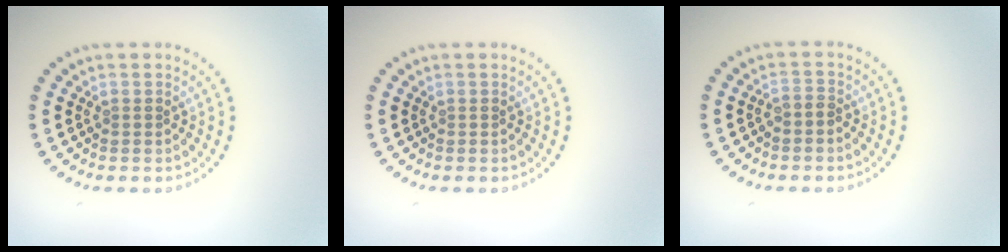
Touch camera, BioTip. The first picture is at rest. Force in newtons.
{"total": 0.0}
{"total": 1.0, "press": 0.7, "slide": 0.6}